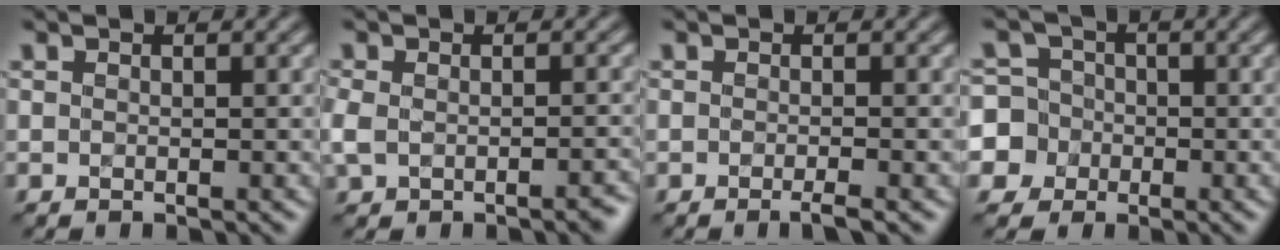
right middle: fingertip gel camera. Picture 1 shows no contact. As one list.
[{"total": 2.5, "force": [-1.4, 1.3, 1.7], "torque": [-0.039, 0.004, -0.023]}, {"total": 1.4, "force": [-0.8, 0.2, 1.2], "torque": [-0.011, 0.003, -0.017]}, {"total": 7.0, "force": [-2.4, 6.5, 0.8], "torque": [-0.022, 0.013, -0.072]}]